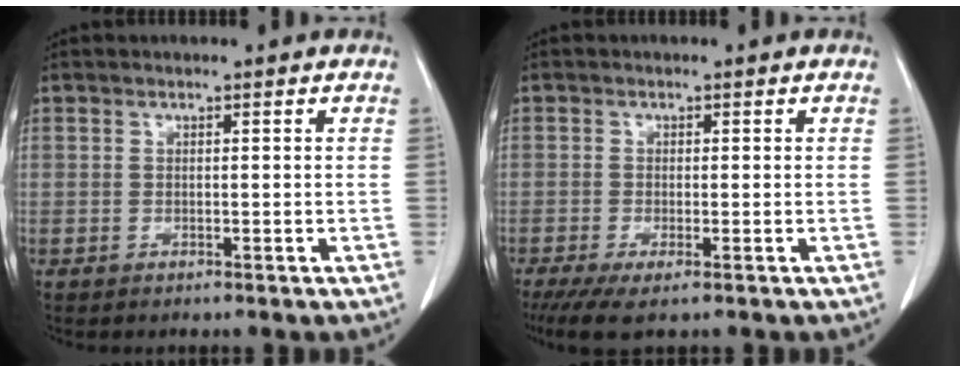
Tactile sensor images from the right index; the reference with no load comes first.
{"total": 4.2, "force": [-2.6, 0.9, 3.2], "torque": [-0.056, -0.013, -0.043]}